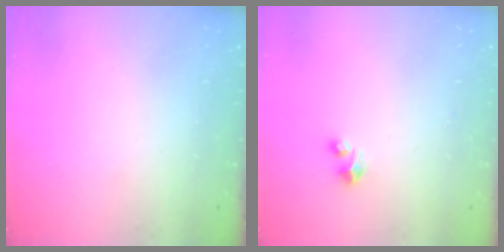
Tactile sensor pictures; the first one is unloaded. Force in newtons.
{"total": 2.6, "press": 2.6, "slide": 0.1}